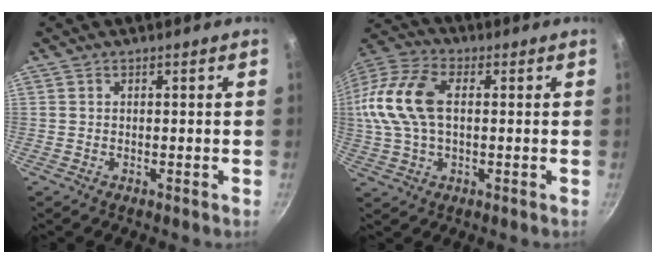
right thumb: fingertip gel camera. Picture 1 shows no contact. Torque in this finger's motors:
{"motor_torque": [1.28, 3.38, 1.61, -0.59, 0.26]}